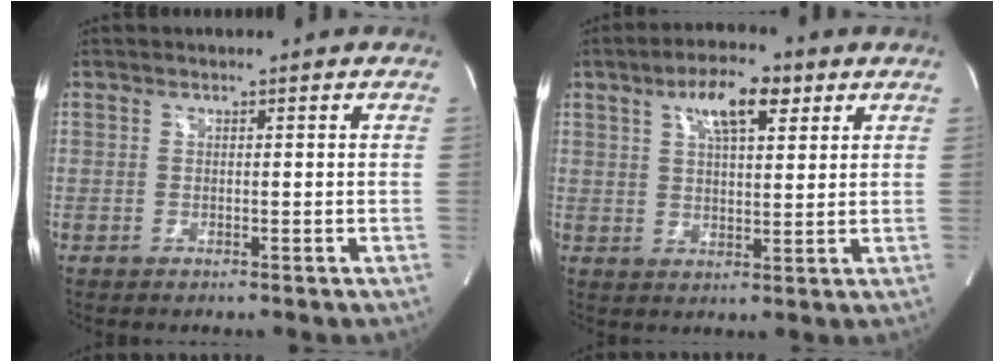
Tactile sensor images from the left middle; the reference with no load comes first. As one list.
[{"total": 8.3, "force": [4.2, 2.4, 6.7], "torque": [-0.122, 0.011, 0.072]}]